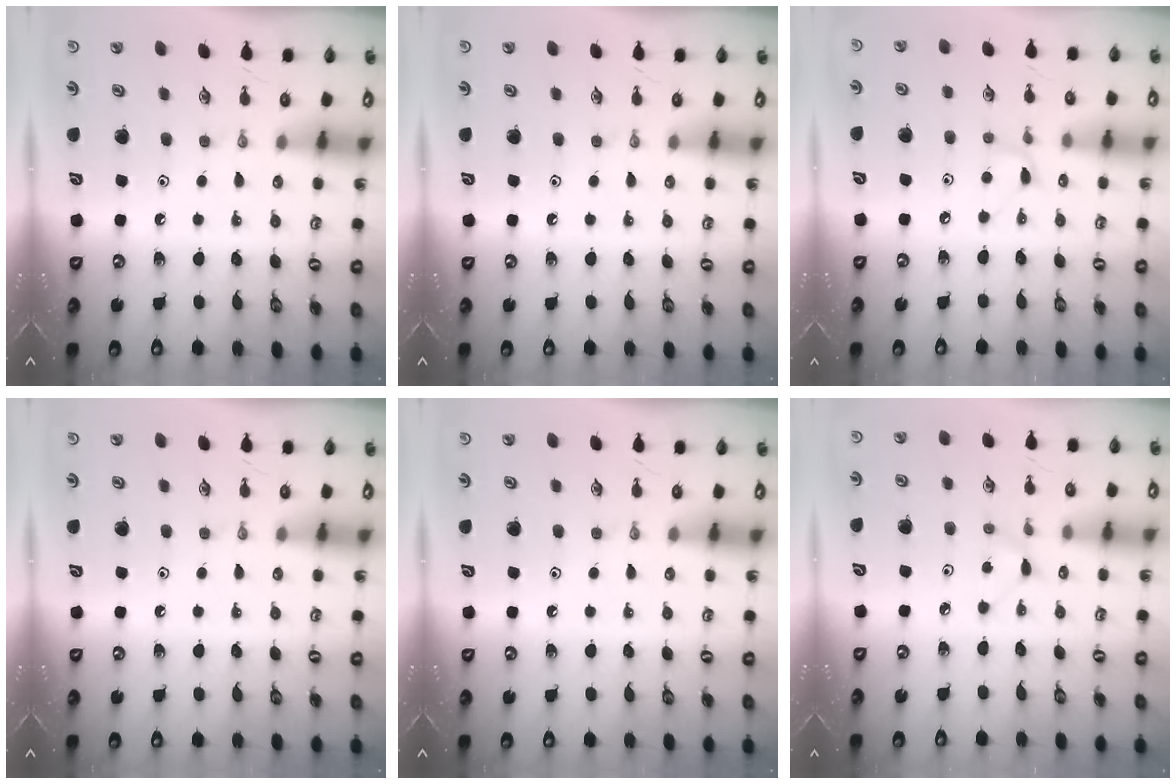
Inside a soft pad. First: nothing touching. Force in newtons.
{"total": 0.0}
{"total": 5.4, "press": 5.3, "slide": 0.7}
{"total": 0.0}
{"total": 0.0}
{"total": 2.6, "press": 2.5, "slide": 0.3}